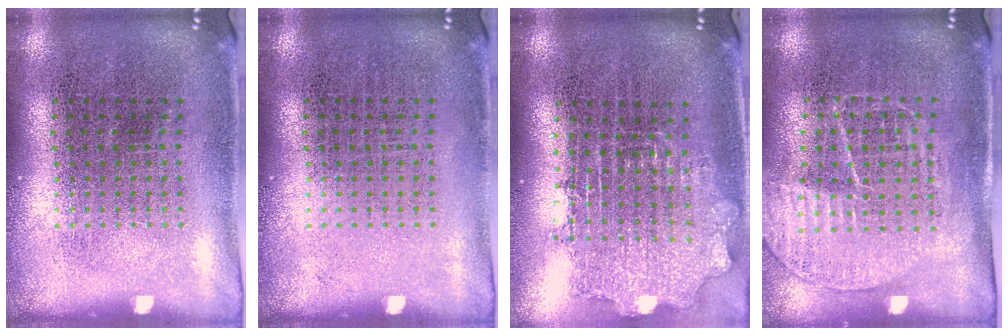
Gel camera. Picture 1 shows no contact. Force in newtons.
{"total": 0.0}
{"total": 1.9, "press": 1.5, "slide": 1.1}
{"total": 1.3, "press": 1.3, "slide": 0.2}